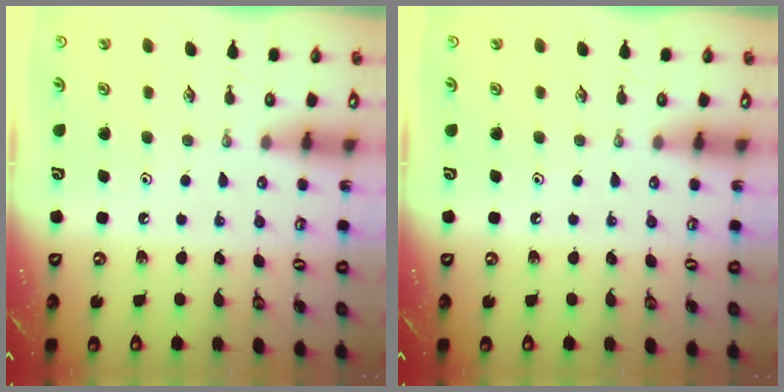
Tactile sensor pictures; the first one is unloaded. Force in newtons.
{"total": 0.0}